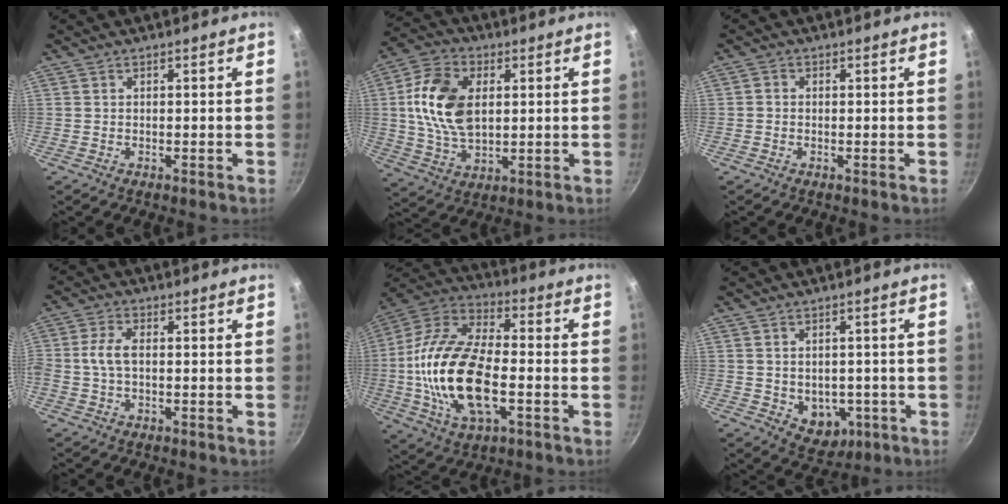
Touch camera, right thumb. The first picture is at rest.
{"total": 14.7, "force": [2.3, 9.3, 11.2], "torque": [-0.196, -0.003, 0.041]}
{"total": 1.0, "force": [-0.2, 0.9, 0.4], "torque": [-0.007, 0.004, -0.005]}
{"total": 4.7, "force": [-0.1, 2.6, 3.9], "torque": [-0.082, 0.014, -0.008]}
{"total": 22.1, "force": [-3.5, 11.1, 18.8], "torque": [-0.362, 0.028, -0.075]}
{"total": 7.4, "force": [-1.6, 5.6, 4.6], "torque": [-0.033, -0.002, -0.007]}